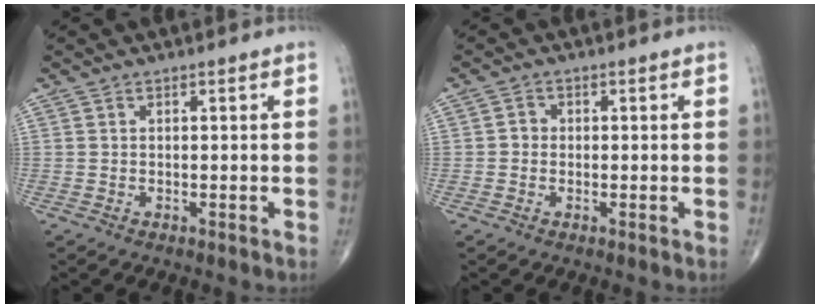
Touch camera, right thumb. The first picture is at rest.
{"total": 1.6, "force": [-0.2, 1.5, 0.6], "torque": [-0.001, 0.006, -0.008]}